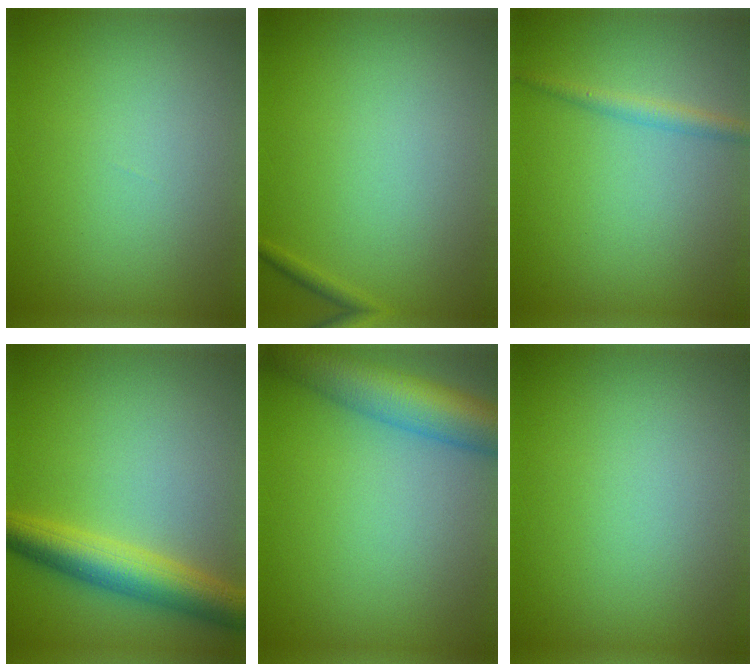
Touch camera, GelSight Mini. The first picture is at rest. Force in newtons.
{"total": 0.8, "press": 0.8, "slide": 0.0}
{"total": 1.7, "press": 1.7, "slide": 0.0}
{"total": 5.5, "press": 5.5, "slide": 0.1}
{"total": 7.6, "press": 7.6, "slide": 0.4}
{"total": 0.0}